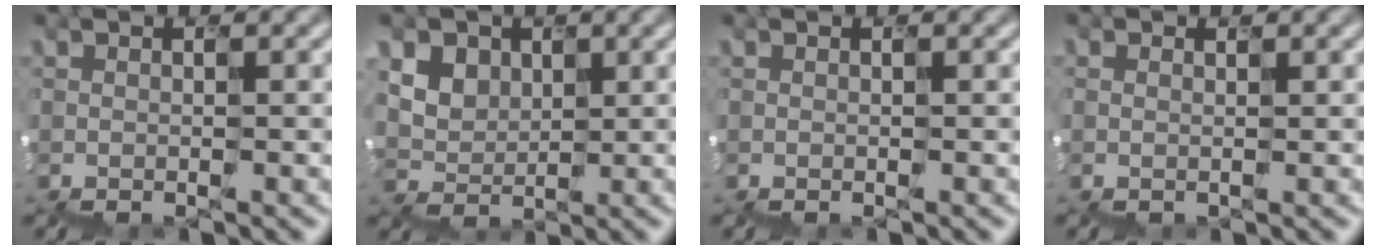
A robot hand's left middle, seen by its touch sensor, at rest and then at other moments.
{"total": 4.0, "force": [2.8, 2.8, -0.9], "torque": [-0.019, 0.014, 0.048]}
{"total": 0.0}
{"total": 0.7, "force": [0.3, 0.0, -0.7], "torque": [0.015, 0.007, 0.000]}